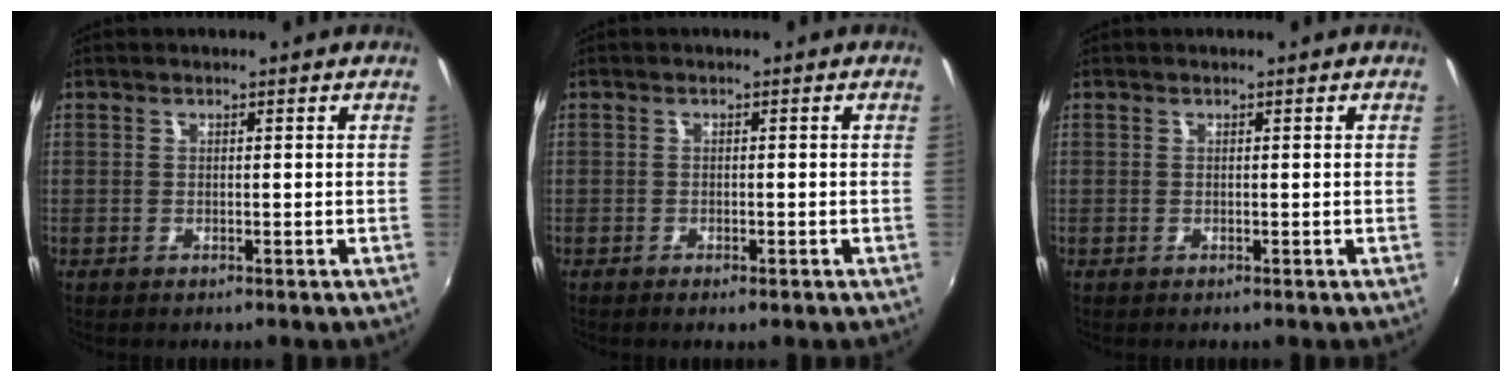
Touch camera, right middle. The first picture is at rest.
{"total": 1.2, "force": [-0.9, 0.1, 0.7], "torque": [-0.015, -0.005, -0.016]}
{"total": 0.0}